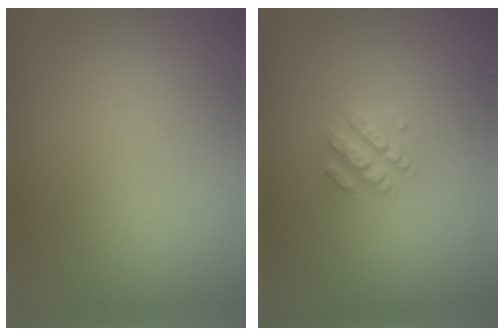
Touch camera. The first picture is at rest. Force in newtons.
{"total": 2.5, "press": 2.4, "slide": 0.5}